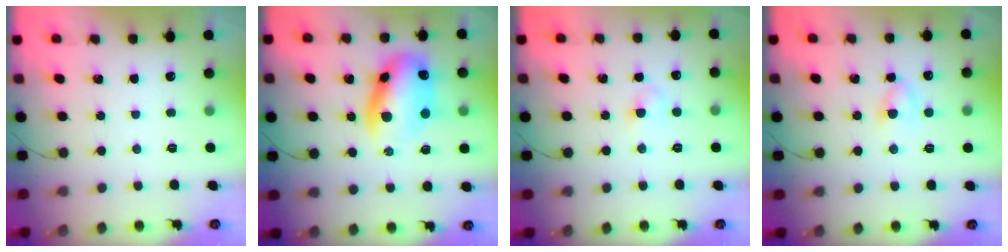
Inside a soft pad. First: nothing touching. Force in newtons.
{"total": 13.5, "press": 13.1, "slide": 3.3}
{"total": 3.3, "press": 3.1, "slide": 1.2}
{"total": 4.0, "press": 3.7, "slide": 1.5}